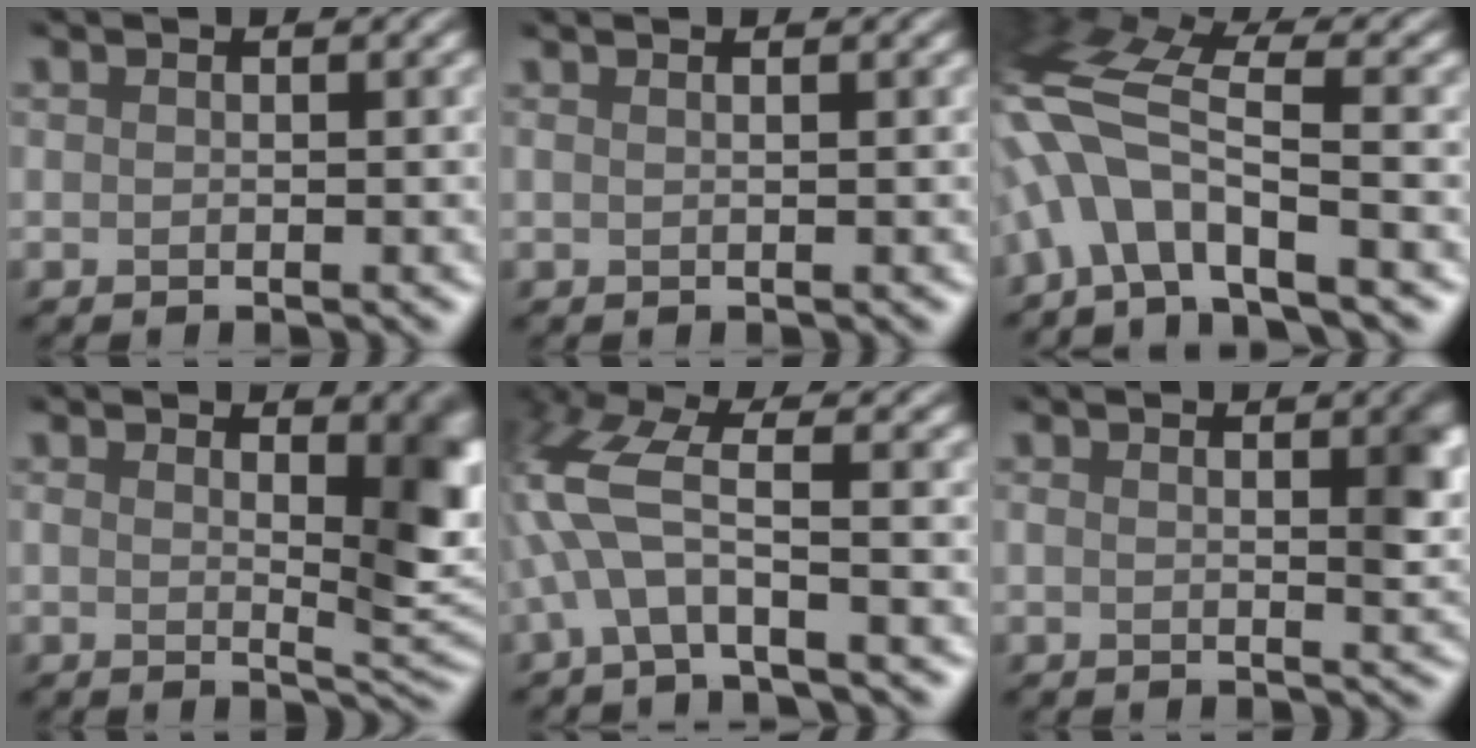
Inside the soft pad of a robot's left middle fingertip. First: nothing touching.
{"total": 1.6, "force": [0.9, 0.8, 1.1], "torque": [0.000, 0.018, -0.006]}
{"total": 7.9, "force": [-3.8, 2.6, 6.5], "torque": [-0.146, 0.023, -0.066]}
{"total": 8.3, "force": [2.0, 2.6, 7.6], "torque": [-0.056, 0.020, 0.028]}
{"total": 5.2, "force": [-1.7, 1.5, 4.7], "torque": [-0.141, 0.016, -0.030]}
{"total": 3.0, "force": [0.7, 0.4, 2.9], "torque": [-0.030, 0.013, 0.014]}